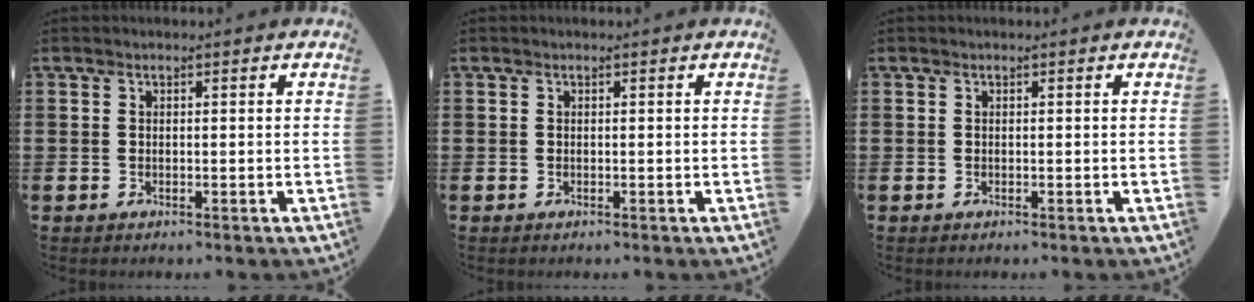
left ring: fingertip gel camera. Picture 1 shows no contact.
{"total": 0.0}
{"total": 0.0}